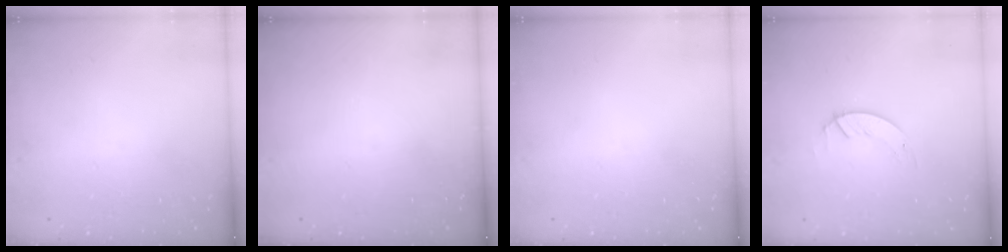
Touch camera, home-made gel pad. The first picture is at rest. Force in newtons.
{"total": 0.0}
{"total": 0.0}
{"total": 1.3, "press": 1.3, "slide": 0.2}